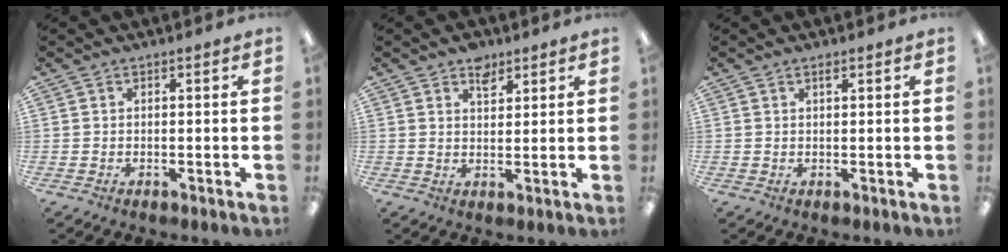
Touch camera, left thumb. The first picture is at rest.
{"total": 4.7, "force": [3.4, 2.7, 1.8], "torque": [-0.011, -0.016, 0.057]}
{"total": 0.9, "force": [0.8, 0.3, 0.4], "torque": [-0.002, -0.002, 0.012]}